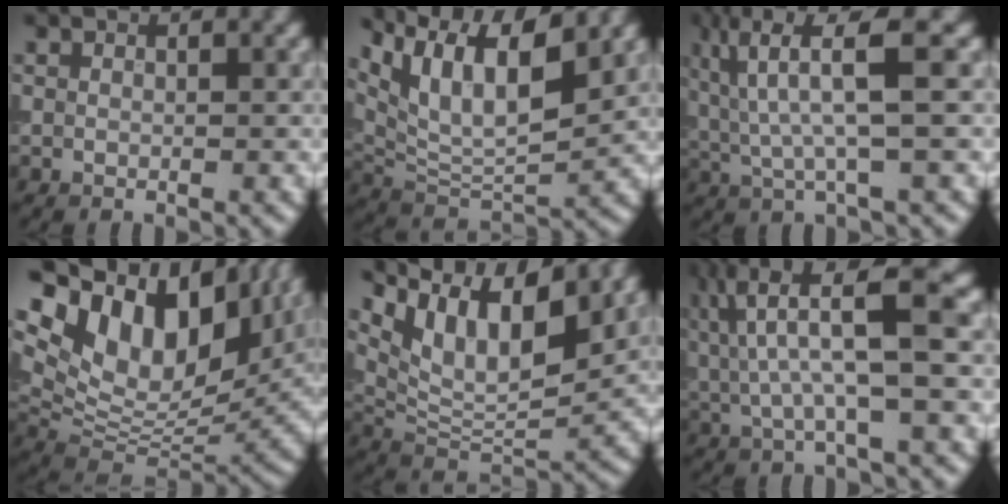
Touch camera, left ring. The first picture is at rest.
{"total": 10.1, "force": [6.4, 3.3, 7.1], "torque": [-0.133, 0.003, 0.118]}
{"total": 6.5, "force": [2.2, 1.0, 6.0], "torque": [-0.124, 0.006, 0.045]}
{"total": 17.1, "force": [7.2, 9.6, 12.2], "torque": [-0.249, 0.025, 0.140]}
{"total": 11.2, "force": [6.8, 3.9, 7.9], "torque": [-0.136, 0.002, 0.124]}
{"total": 8.2, "force": [2.4, 1.8, 7.6], "torque": [-0.142, 0.013, 0.046]}